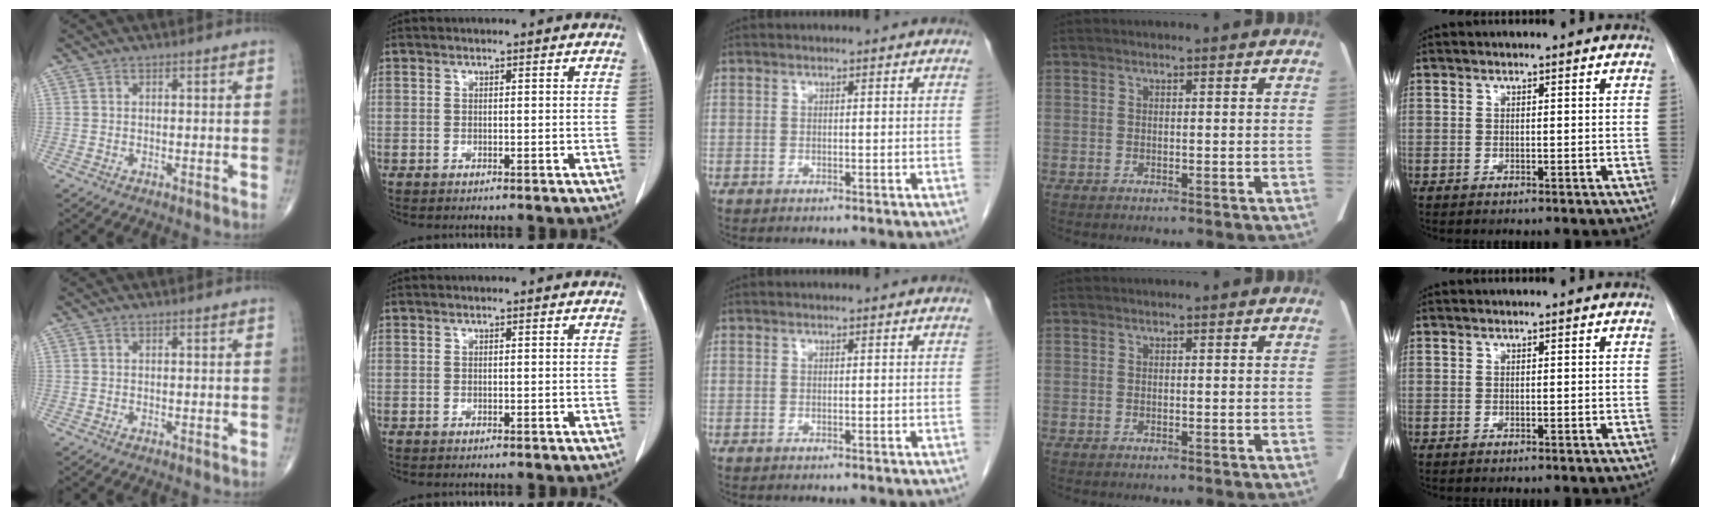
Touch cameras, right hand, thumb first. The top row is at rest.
{}